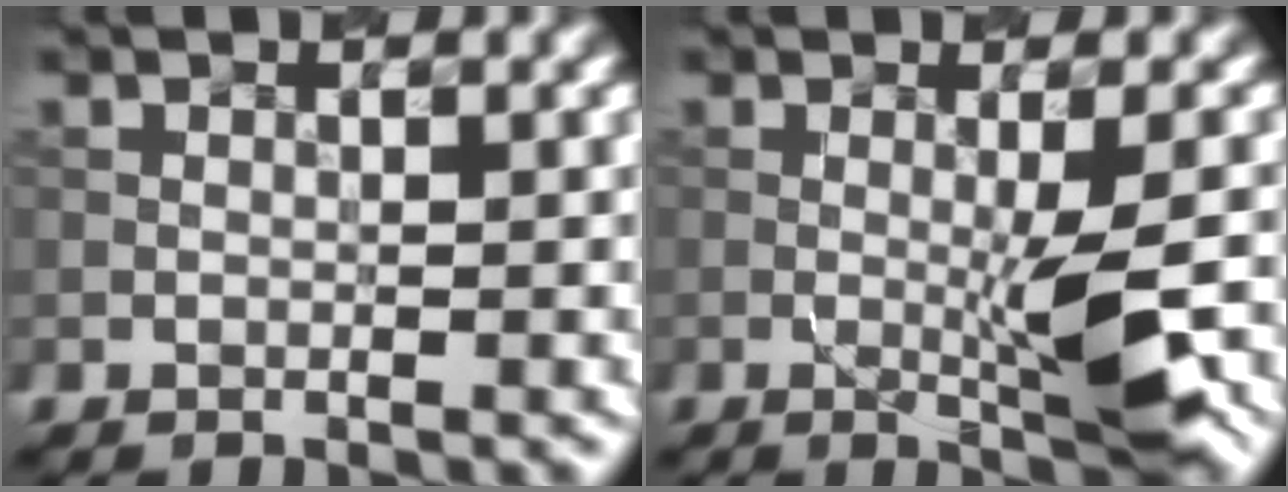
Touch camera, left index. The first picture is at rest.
{"total": 4.7, "force": [-0.7, 0.8, 4.6], "torque": [-0.072, -0.007, -0.001]}